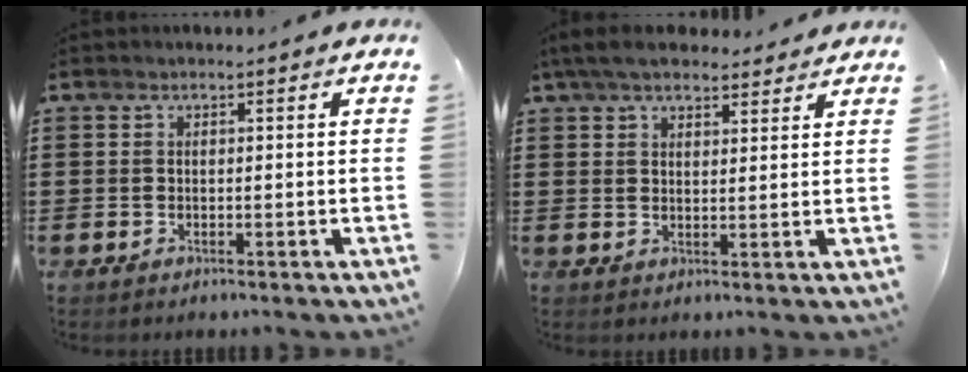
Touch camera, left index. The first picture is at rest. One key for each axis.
{"total": 5.2, "fx": 4.4, "fy": 1.6, "fz": 2.1, "tx": -0.054, "ty": -0.002, "tz": 0.084}